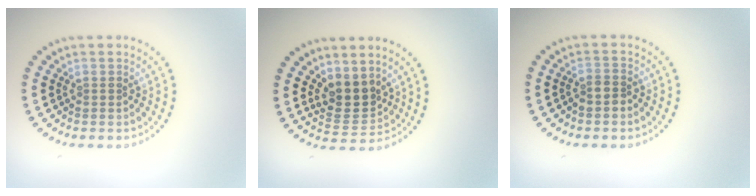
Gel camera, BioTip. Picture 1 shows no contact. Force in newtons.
{"total": 3.1, "press": 2.6, "slide": 1.7}
{"total": 1.5, "press": 1.4, "slide": 0.7}